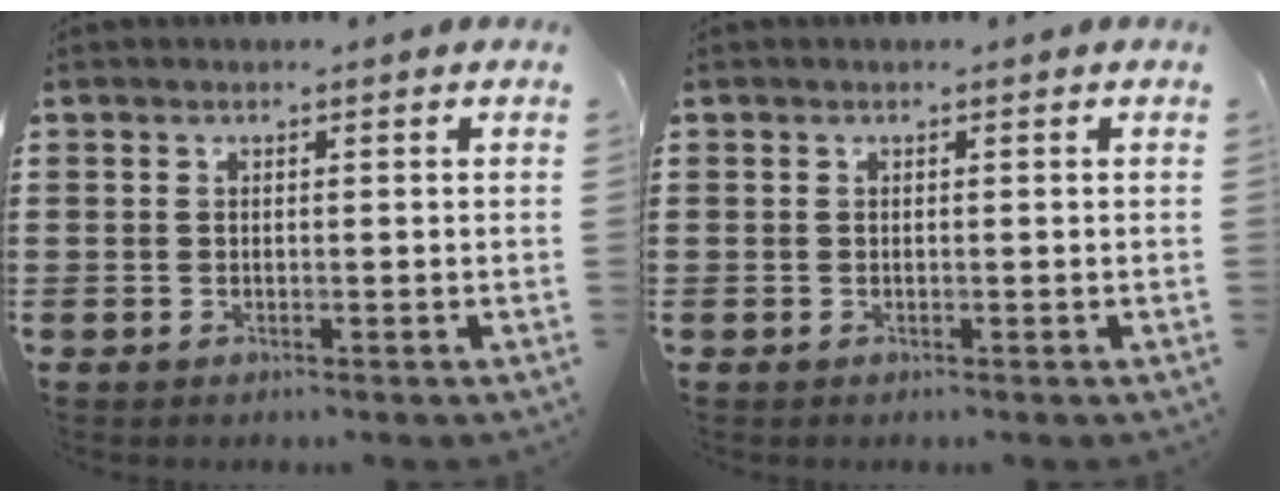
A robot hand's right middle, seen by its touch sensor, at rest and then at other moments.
{"total": 0.0}